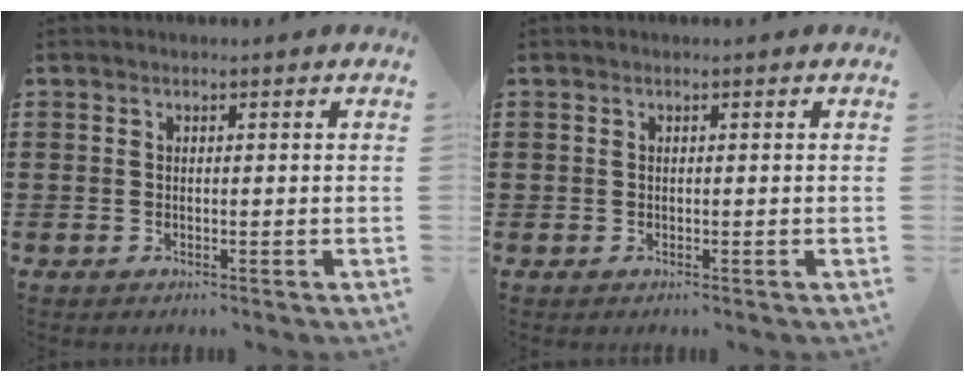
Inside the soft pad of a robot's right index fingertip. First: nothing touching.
{"total": 0.0}